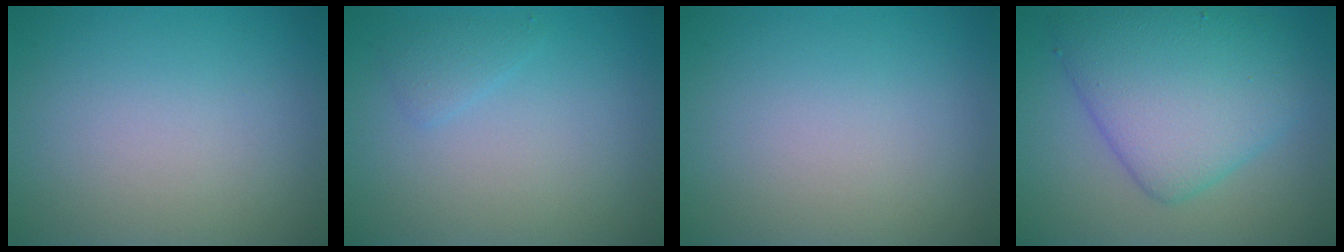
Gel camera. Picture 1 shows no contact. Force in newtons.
{"total": 1.1, "press": 1.1, "slide": 0.1}
{"total": 0.0}
{"total": 7.5, "press": 7.5, "slide": 0.3}